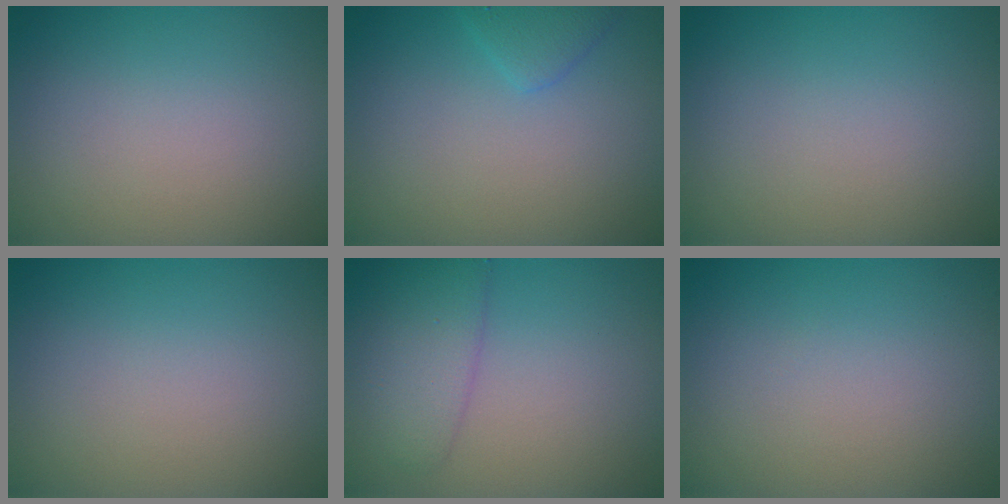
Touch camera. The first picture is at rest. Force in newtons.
{"total": 1.5, "press": 1.5, "slide": 0.1}
{"total": 0.0}
{"total": 0.0}
{"total": 2.9, "press": 2.9, "slide": 0.1}
{"total": 0.0}